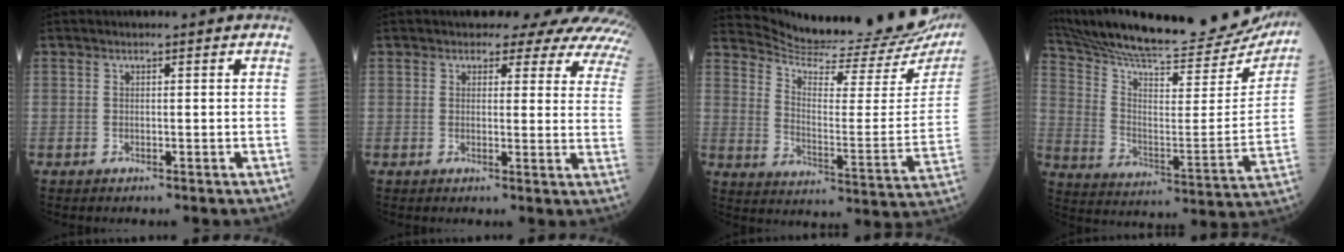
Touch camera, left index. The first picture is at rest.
{"total": 14.3, "force": [13.2, 4.4, 3.4], "torque": [-0.016, -0.047, 0.113]}
{"total": 21.6, "force": [20.6, 1.6, 6.3], "torque": [-0.109, -0.089, 0.271]}
{"total": 29.2, "force": [27.0, 3.7, 10.4], "torque": [-0.180, -0.092, 0.365]}